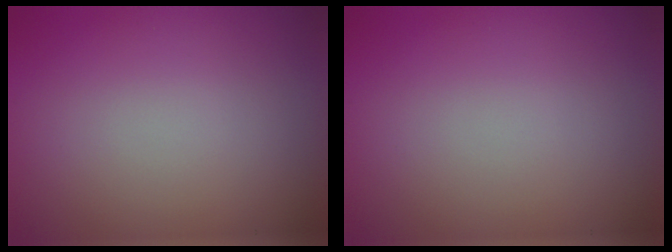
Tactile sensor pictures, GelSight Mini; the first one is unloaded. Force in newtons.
{"total": 0.0}